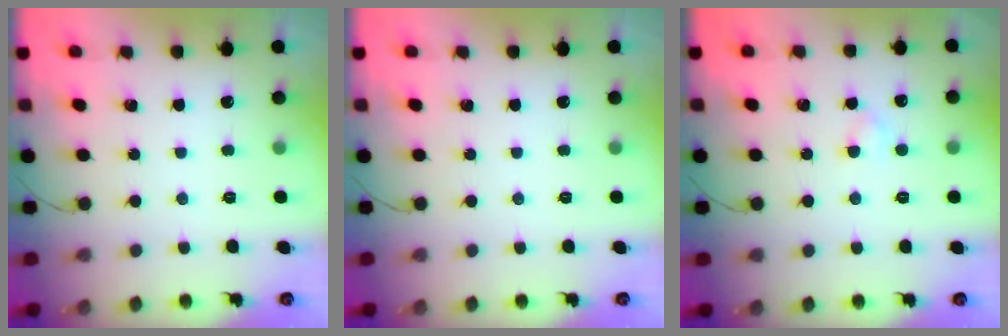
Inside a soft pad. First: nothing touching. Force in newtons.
{"total": 0.0}
{"total": 2.6, "press": 2.4, "slide": 1.0}